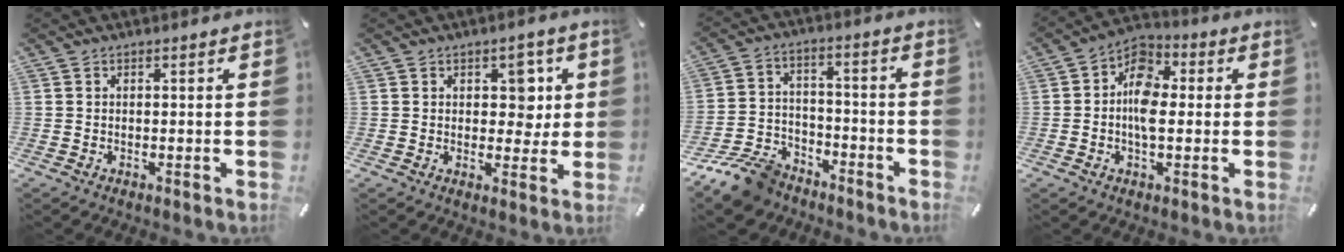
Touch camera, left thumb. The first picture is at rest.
{"total": 6.7, "force": [1.8, 4.9, 4.2], "torque": [-0.038, -0.008, 0.021]}
{"total": 12.2, "force": [-9.5, 6.3, 4.5], "torque": [-0.084, 0.061, -0.176]}
{"total": 8.4, "force": [-0.9, 5.2, 6.5], "torque": [-0.120, 0.007, -0.020]}